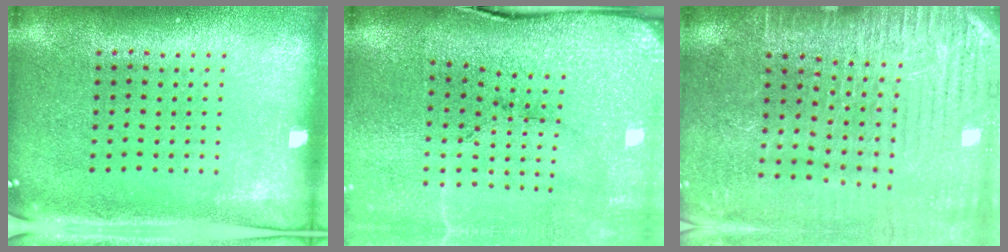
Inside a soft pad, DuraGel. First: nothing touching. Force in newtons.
{"total": 3.5, "press": 3.3, "slide": 1.1}
{"total": 3.3, "press": 3.3, "slide": 0.1}